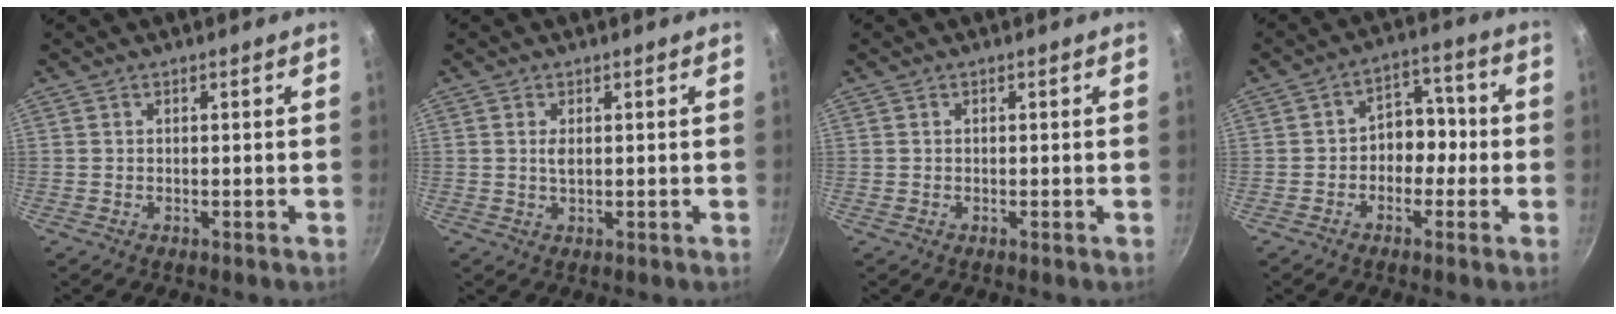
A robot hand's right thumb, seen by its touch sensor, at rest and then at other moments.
{"total": 1.7, "force": [0.3, 0.8, 1.5], "torque": [-0.031, -0.002, 0.010]}
{"total": 0.0}
{"total": 7.5, "force": [-1.1, 5.6, 4.9], "torque": [-0.034, 0.035, -0.032]}